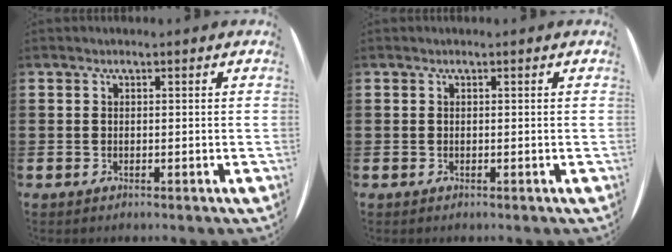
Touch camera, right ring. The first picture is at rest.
{"total": 0.0}